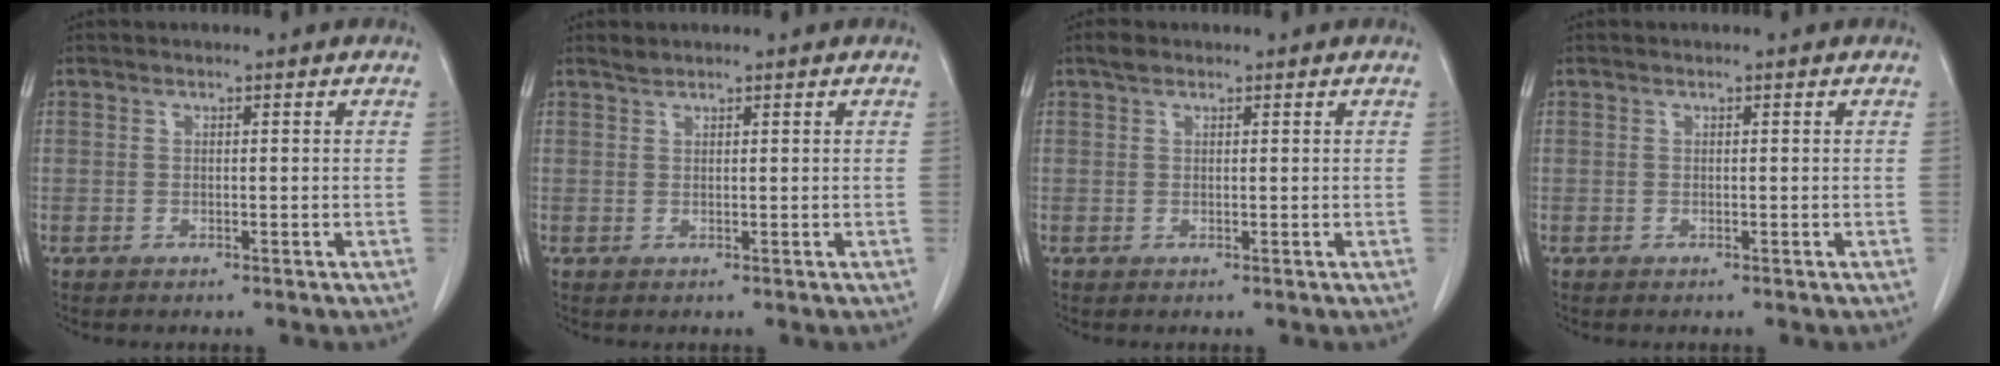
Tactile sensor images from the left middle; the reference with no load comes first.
{"total": 0.8, "force": [0.8, 0.0, 0.0], "torque": [-0.007, 0.002, 0.018]}
{"total": 1.2, "force": [0.9, 0.6, 0.5], "torque": [-0.014, 0.011, 0.016]}
{"total": 0.0}